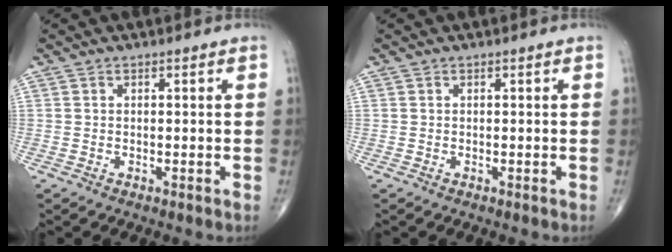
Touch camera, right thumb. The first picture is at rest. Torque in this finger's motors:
{"motor_torque": [0.00, 0.00, -0.04, -0.04, 0.00]}